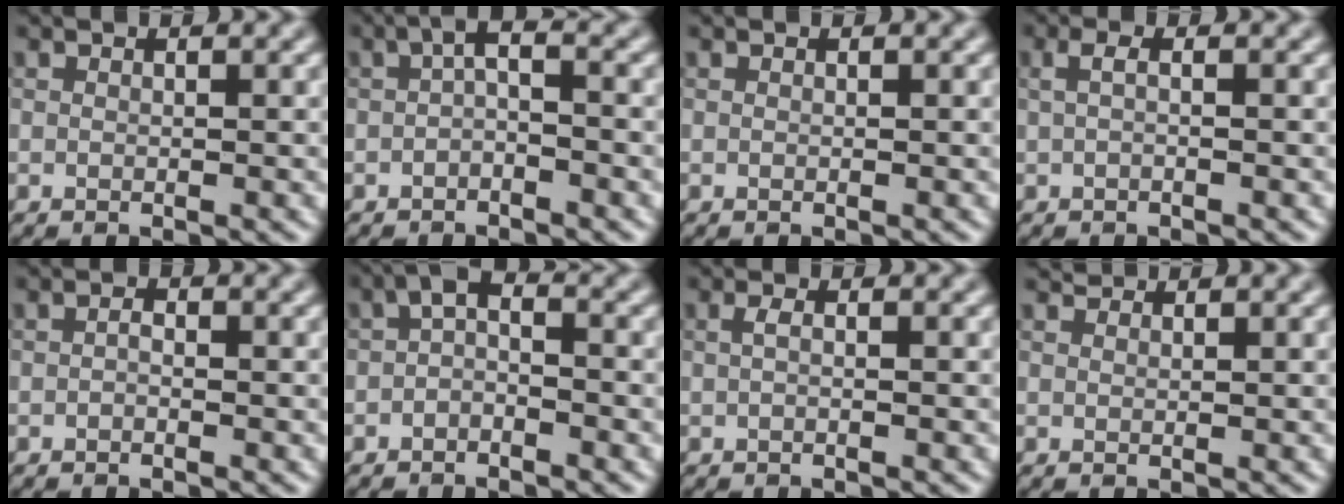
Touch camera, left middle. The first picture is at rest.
{"total": 1.8, "force": [-0.6, 0.6, 1.6], "torque": [-0.031, 0.005, -0.015]}
{"total": 0.0}
{"total": 1.2, "force": [0.1, 0.2, 1.1], "torque": [-0.026, 0.003, 0.000]}
{"total": 0.7, "force": [-0.3, 0.3, 0.5], "torque": [-0.009, 0.001, -0.005]}
{"total": 1.9, "force": [-0.5, 1.0, 1.5], "torque": [-0.030, 0.006, -0.016]}
{"total": 0.7, "force": [0.0, 0.1, 0.7], "torque": [-0.017, 0.001, -0.001]}
{"total": 1.0, "force": [1.0, 0.2, 0.2], "torque": [-0.008, -0.001, 0.013]}